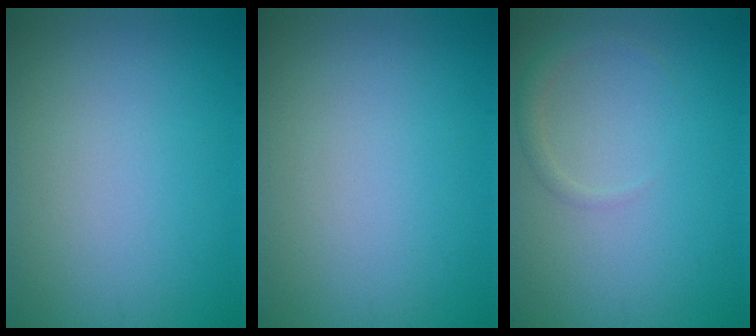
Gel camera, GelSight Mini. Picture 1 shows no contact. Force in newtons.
{"total": 0.0}
{"total": 1.3, "press": 1.3, "slide": 0.1}